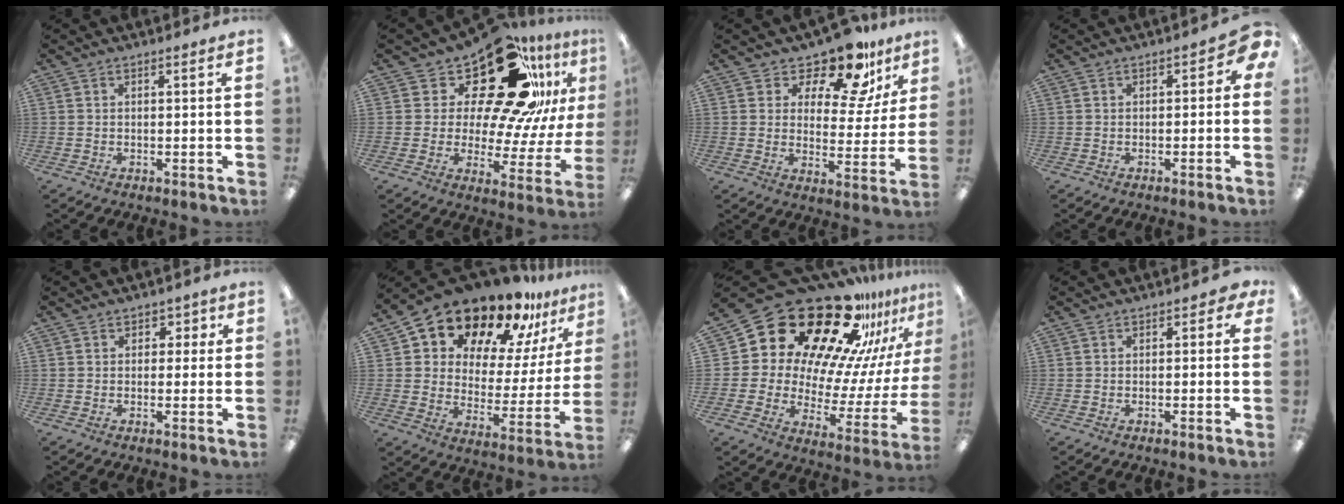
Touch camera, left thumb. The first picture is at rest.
{"total": 24.8, "force": [15.6, 11.2, 15.7], "torque": [-0.241, -0.104, 0.261]}
{"total": 13.9, "force": [11.3, 5.3, 6.1], "torque": [-0.103, -0.082, 0.197]}
{"total": 2.9, "force": [-0.5, 2.1, 2.0], "torque": [-0.020, 0.002, -0.012]}
{"total": 2.4, "force": [0.5, 2.2, 0.9], "torque": [-0.012, 0.006, 0.004]}
{"total": 17.4, "force": [15.0, 6.9, 5.5], "torque": [-0.099, -0.130, 0.258]}
{"total": 26.7, "force": [21.3, 11.4, 11.3], "torque": [-0.189, -0.174, 0.378]}
{"total": 1.2, "force": [-0.3, 1.0, 0.5], "torque": [-0.003, 0.001, -0.009]}